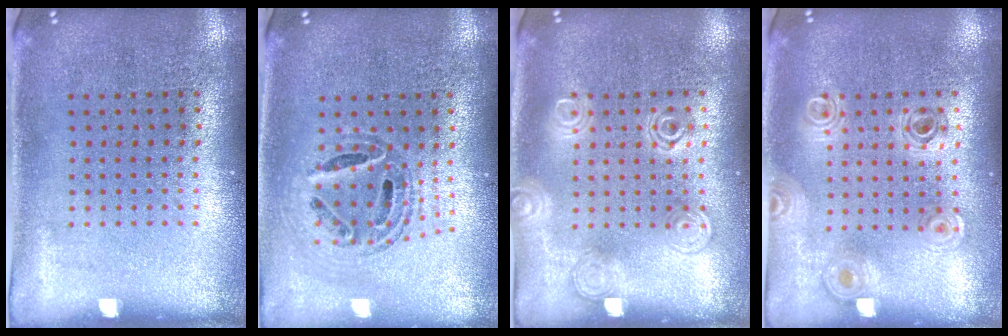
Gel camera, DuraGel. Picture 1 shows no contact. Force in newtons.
{"total": 0.9, "press": 0.9, "slide": 0.1}
{"total": 1.2, "press": 1.2, "slide": 0.1}
{"total": 0.9, "press": 0.9, "slide": 0.2}